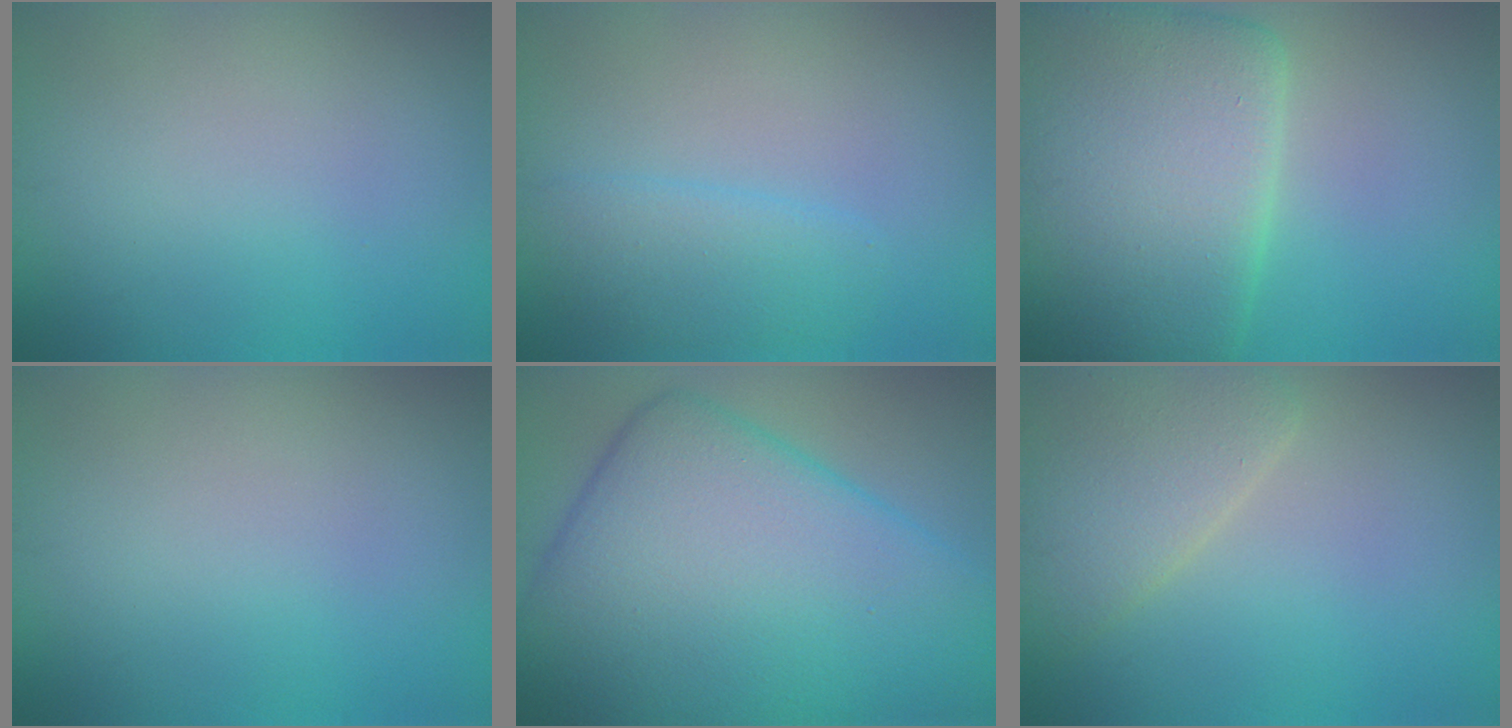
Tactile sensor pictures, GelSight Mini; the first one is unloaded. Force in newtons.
{"total": 2.7, "press": 2.7, "slide": 0.2}
{"total": 14.3, "press": 14.2, "slide": 0.8}
{"total": 0.0}
{"total": 18.5, "press": 18.5, "slide": 0.0}
{"total": 4.0, "press": 4.0, "slide": 0.4}